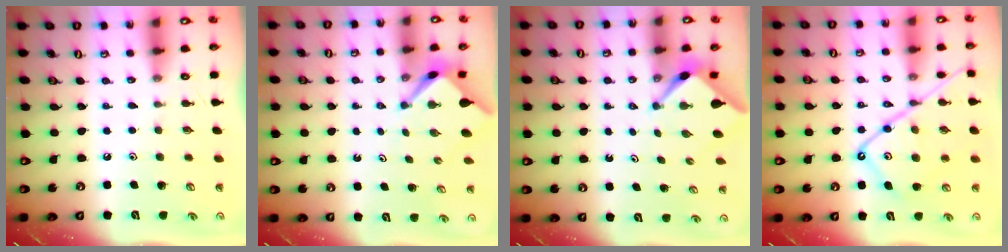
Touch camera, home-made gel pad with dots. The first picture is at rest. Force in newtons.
{"total": 2.8, "press": 2.7, "slide": 0.4}
{"total": 2.5, "press": 2.5, "slide": 0.3}
{"total": 15.9, "press": 15.9, "slide": 1.7}